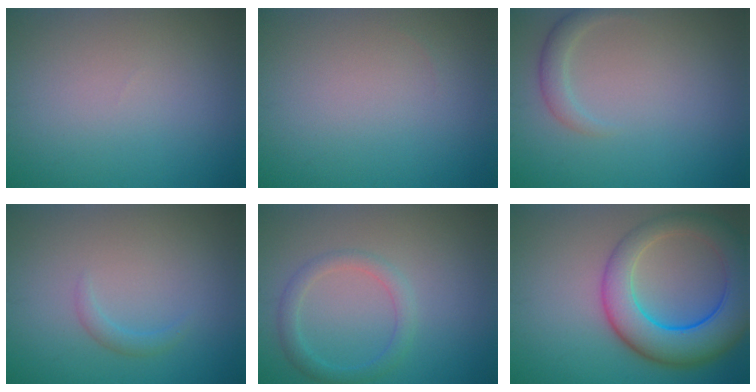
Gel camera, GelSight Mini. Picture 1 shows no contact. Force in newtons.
{"total": 0.0}
{"total": 1.7, "press": 1.7, "slide": 0.1}
{"total": 1.0, "press": 1.0, "slide": 0.1}
{"total": 2.2, "press": 2.2, "slide": 0.1}
{"total": 8.7, "press": 8.7, "slide": 0.4}